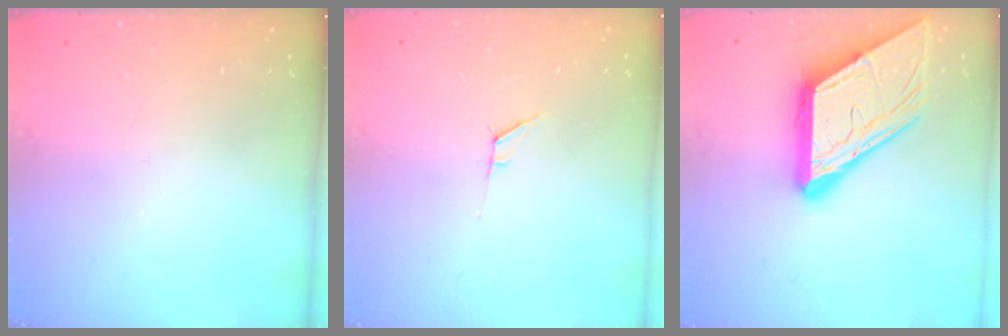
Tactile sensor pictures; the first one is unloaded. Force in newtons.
{"total": 5.2, "press": 4.5, "slide": 2.5}
{"total": 16.3, "press": 16.2, "slide": 1.9}